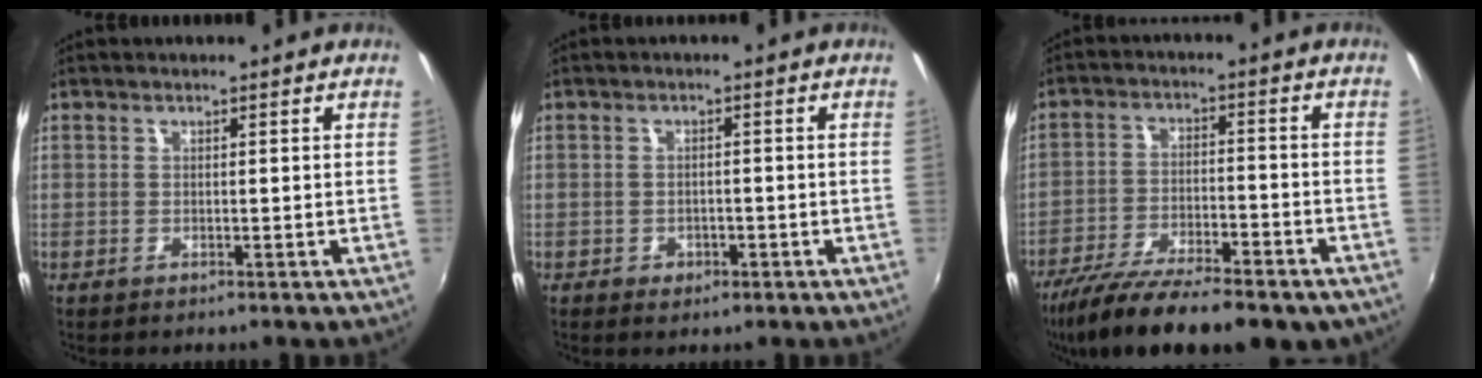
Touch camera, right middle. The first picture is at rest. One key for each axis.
{"total": 2.8, "fx": -1.4, "fy": 2.1, "fz": 1.2, "tx": -0.025, "ty": -0.004, "tz": -0.019}
{"total": 21.3, "fx": -16.4, "fy": 6.2, "fz": 12.2, "tx": -0.226, "ty": -0.054, "tz": -0.247}